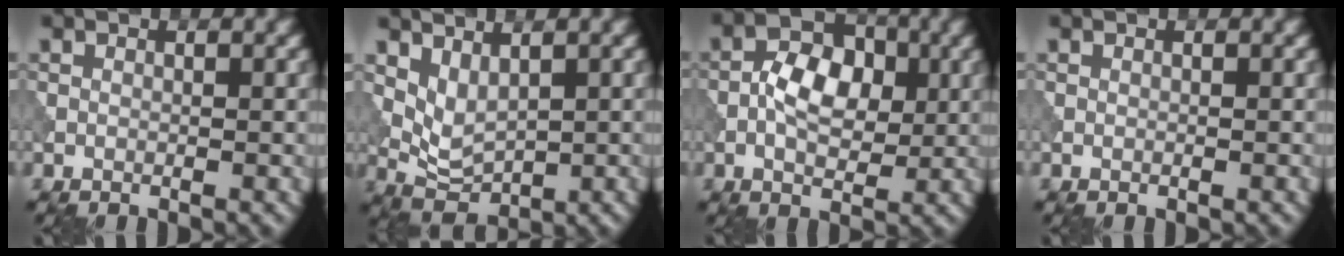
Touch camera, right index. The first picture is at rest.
{"total": 3.0, "force": [1.1, 1.6, 2.4], "torque": [-0.053, -0.014, 0.030]}
{"total": 4.9, "force": [-0.4, 3.1, 3.7], "torque": [-0.061, 0.005, -0.013]}
{"total": 0.0}